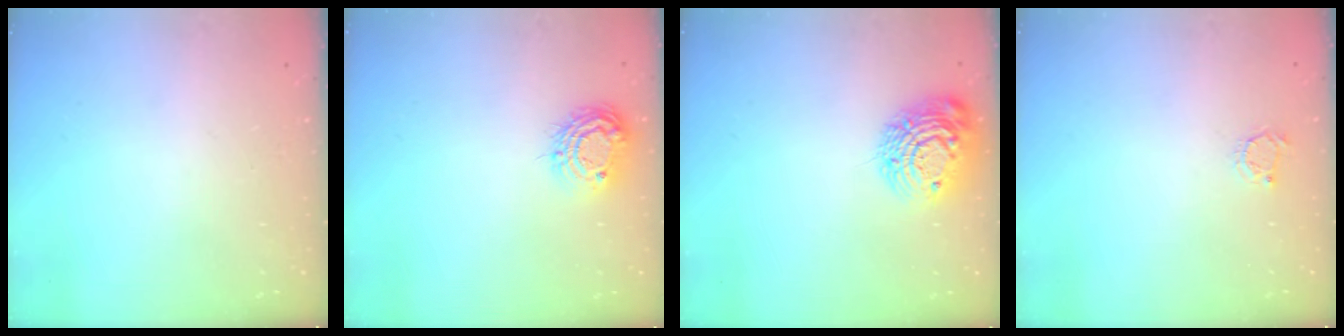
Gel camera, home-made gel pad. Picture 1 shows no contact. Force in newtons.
{"total": 9.4, "press": 9.4, "slide": 0.9}
{"total": 13.4, "press": 13.4, "slide": 0.9}
{"total": 2.6, "press": 2.6, "slide": 0.4}